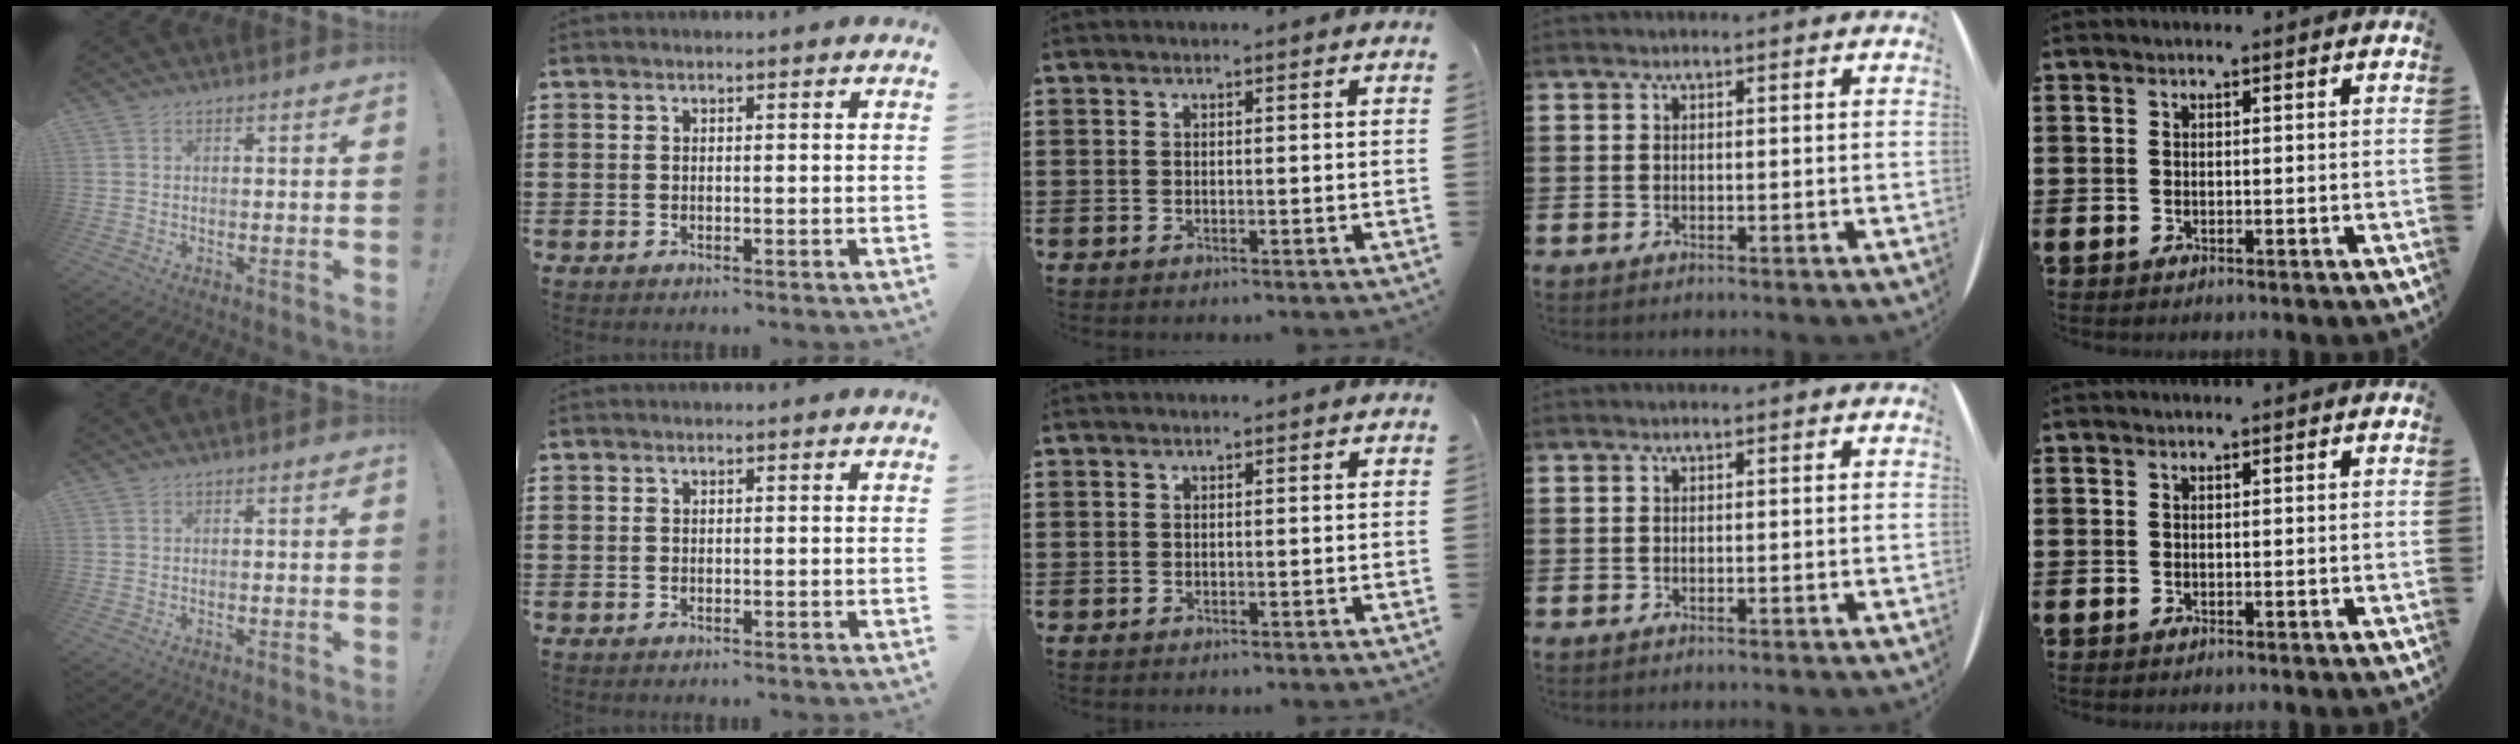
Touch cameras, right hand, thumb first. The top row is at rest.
{}